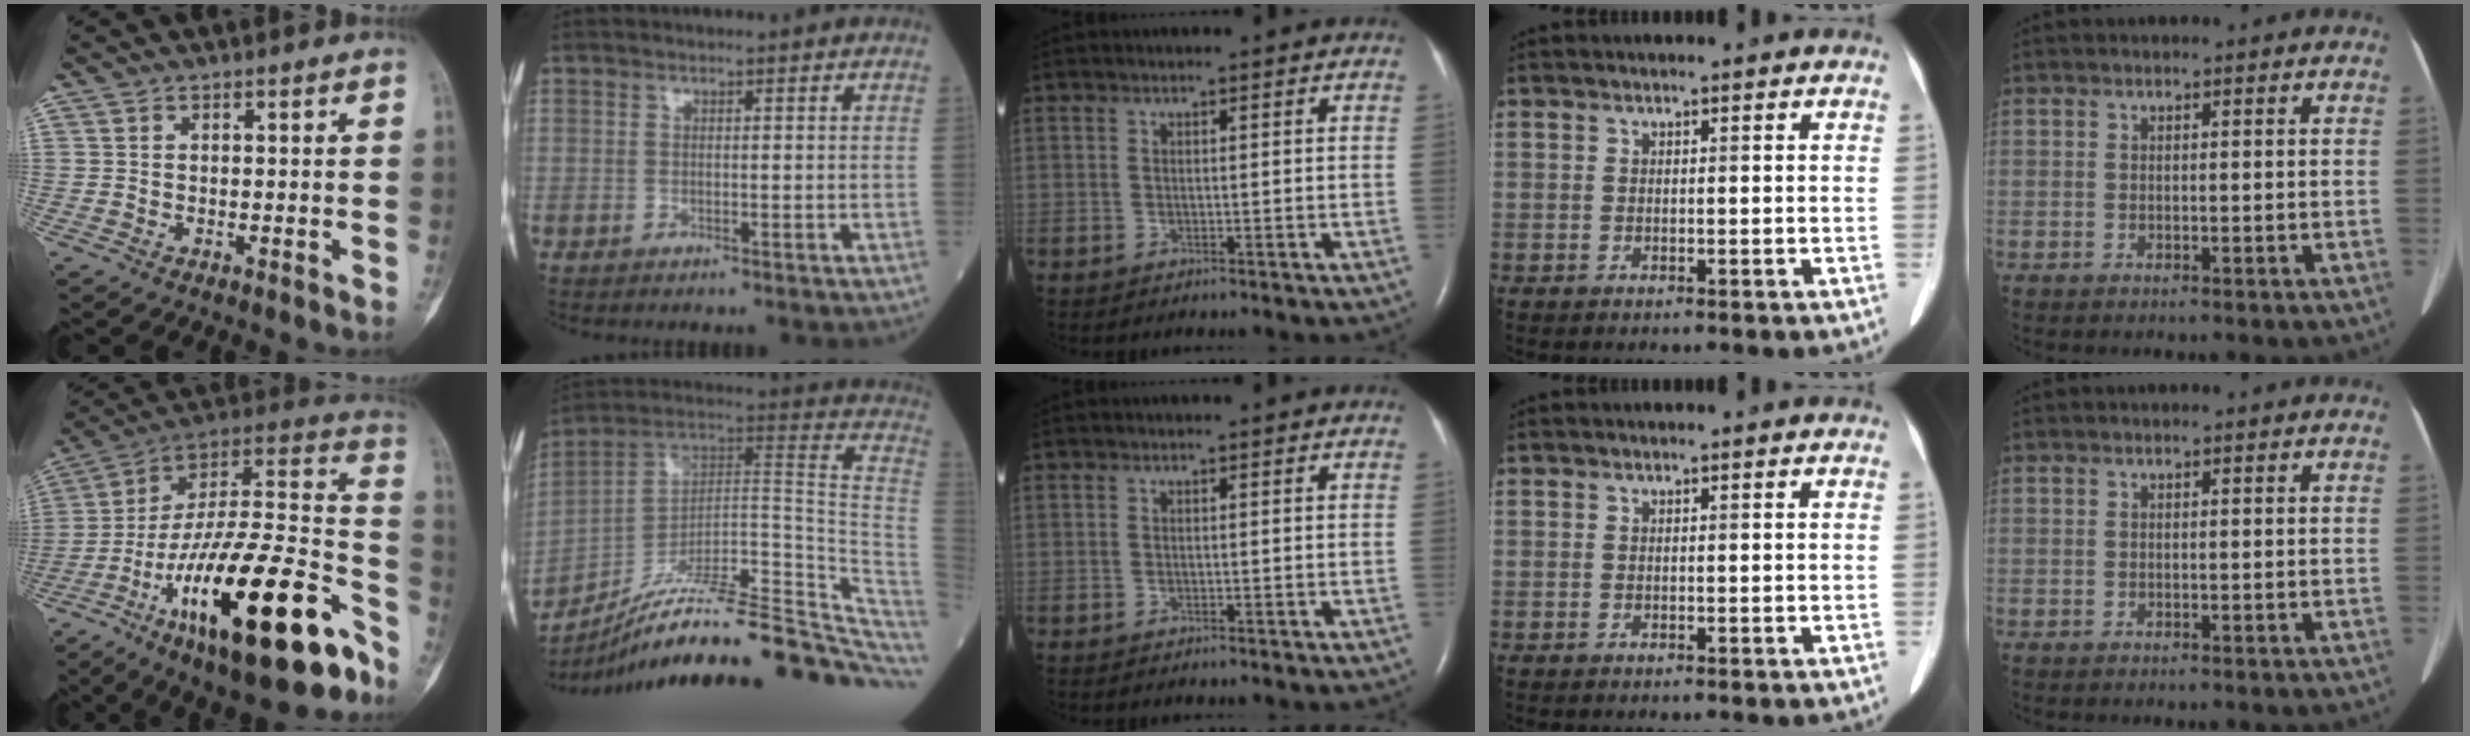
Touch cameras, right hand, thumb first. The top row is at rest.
{"thumb": {"total": 33.7, "force": [-16.5, 10.5, 27.4], "torque": [-0.381, 0.073, -0.265]}, "index": {"total": 27.5, "force": [-21.1, 4.8, 17.0], "torque": [-0.156, 0.038, -0.315]}}